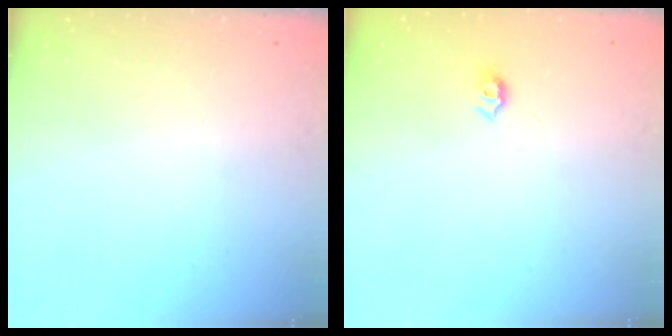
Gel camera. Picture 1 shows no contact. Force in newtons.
{"total": 5.8, "press": 5.8, "slide": 0.8}